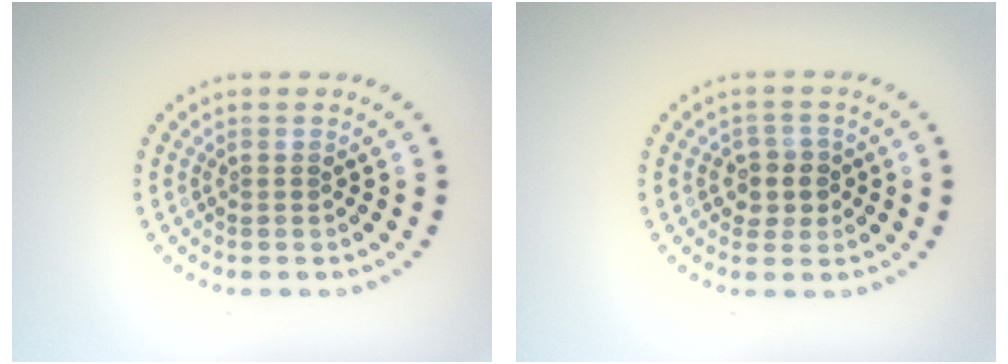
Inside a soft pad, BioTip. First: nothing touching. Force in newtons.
{"total": 2.4, "press": 2.2, "slide": 0.9}